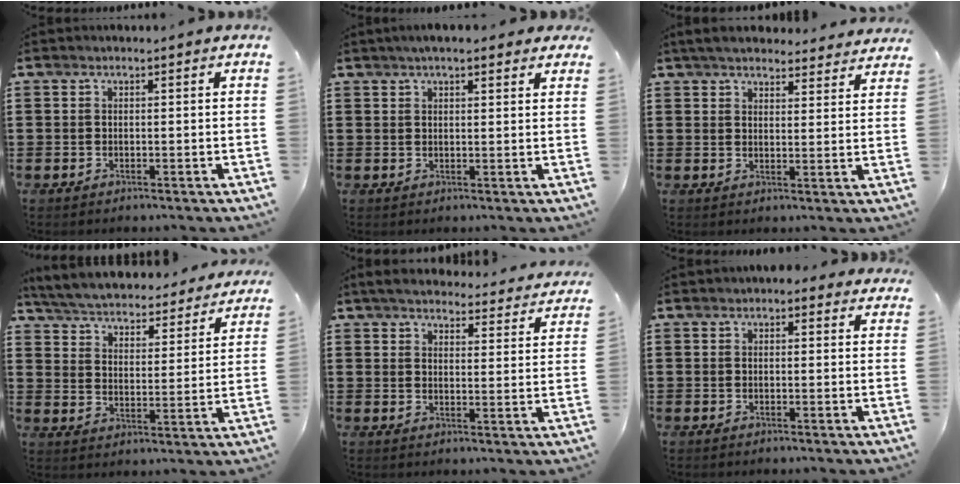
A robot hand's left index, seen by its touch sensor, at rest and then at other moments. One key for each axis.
{"total": 3.1, "fx": 2.4, "fy": 0.8, "fz": 1.9, "tx": -0.043, "ty": 0.008, "tz": 0.043}
{"total": 4.7, "fx": 4.5, "fy": 0.6, "fz": 1.2, "tx": -0.039, "ty": -0.015, "tz": 0.083}
{"total": 4.8, "fx": 4.8, "fy": -0.3, "fz": 0.4, "tx": -0.034, "ty": -0.042, "tz": 0.077}
{"total": 4.1, "fx": 4.0, "fy": 0.5, "fz": 1.0, "tx": -0.038, "ty": -0.022, "tz": 0.068}
{"total": 1.6, "fx": 1.1, "fy": 1.1, "fz": 0.4, "tx": -0.004, "ty": 0.005, "tz": 0.018}